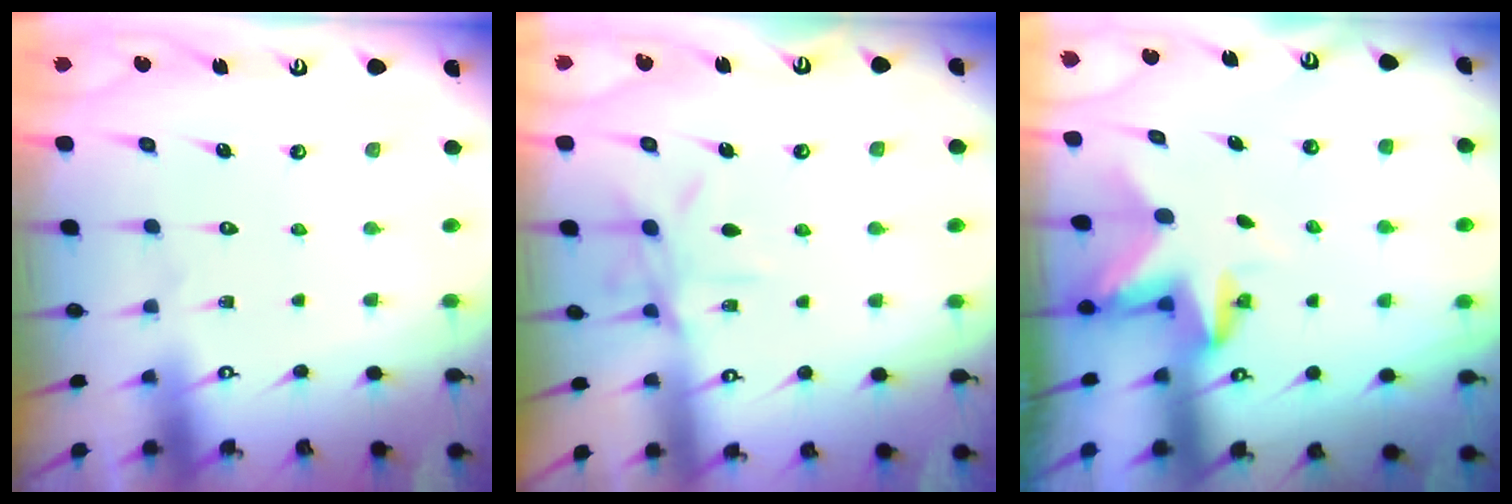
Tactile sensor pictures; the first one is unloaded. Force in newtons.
{"total": 8.6, "press": 8.6, "slide": 0.4}
{"total": 2.8, "press": 2.8, "slide": 0.2}